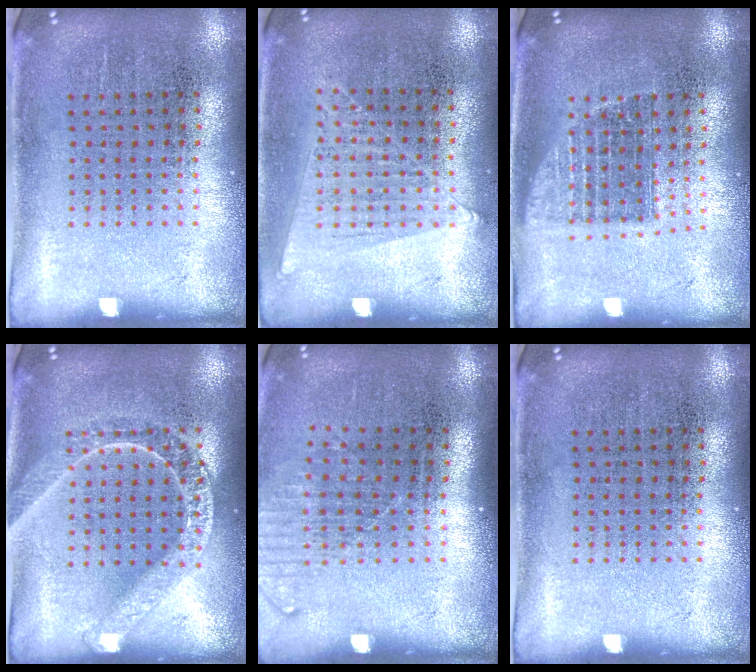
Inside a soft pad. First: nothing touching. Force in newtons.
{"total": 1.0, "press": 0.9, "slide": 0.4}
{"total": 1.3, "press": 1.0, "slide": 0.8}
{"total": 1.4, "press": 1.4, "slide": 0.2}
{"total": 1.3, "press": 1.1, "slide": 0.8}
{"total": 0.0}